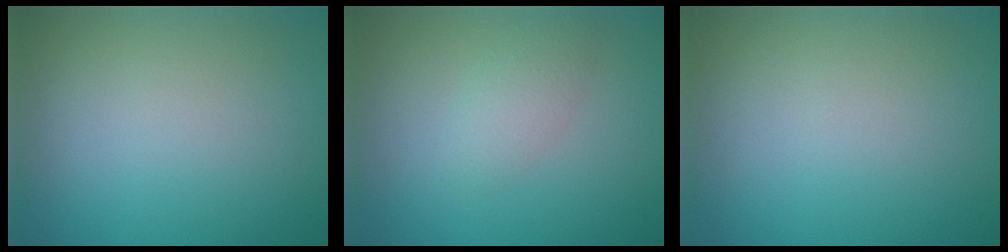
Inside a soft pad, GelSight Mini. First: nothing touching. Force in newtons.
{"total": 1.8, "press": 1.8, "slide": 0.1}
{"total": 0.0}